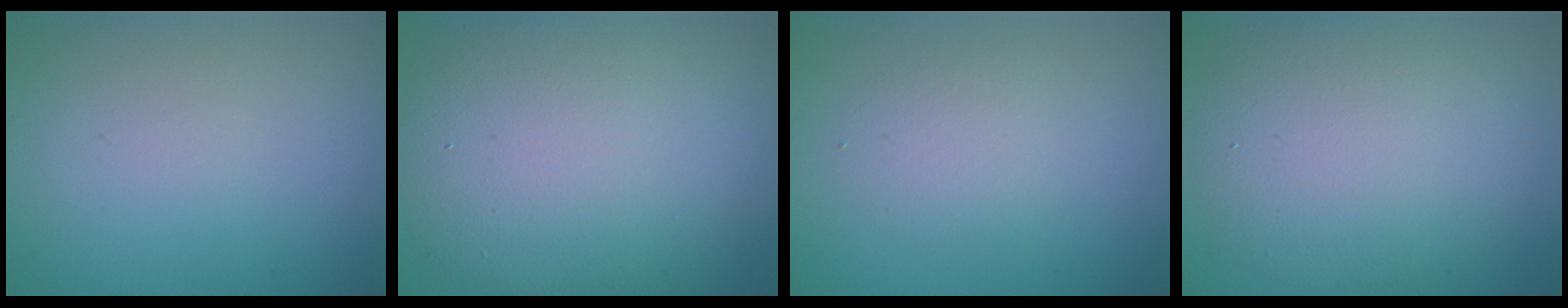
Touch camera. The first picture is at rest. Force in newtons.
{"total": 12.3, "press": 12.3, "slide": 0.6}
{"total": 2.1, "press": 2.1, "slide": 0.1}
{"total": 8.4, "press": 8.4, "slide": 0.4}